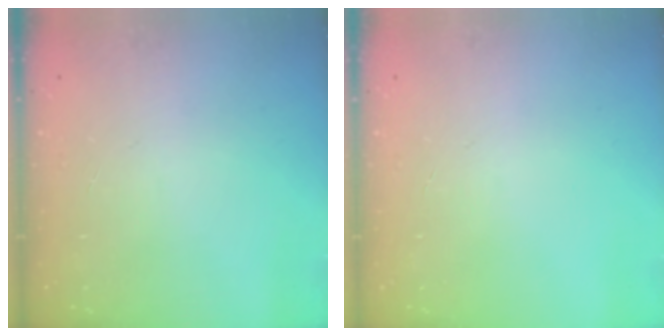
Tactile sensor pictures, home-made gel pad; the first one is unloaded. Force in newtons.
{"total": 0.0}